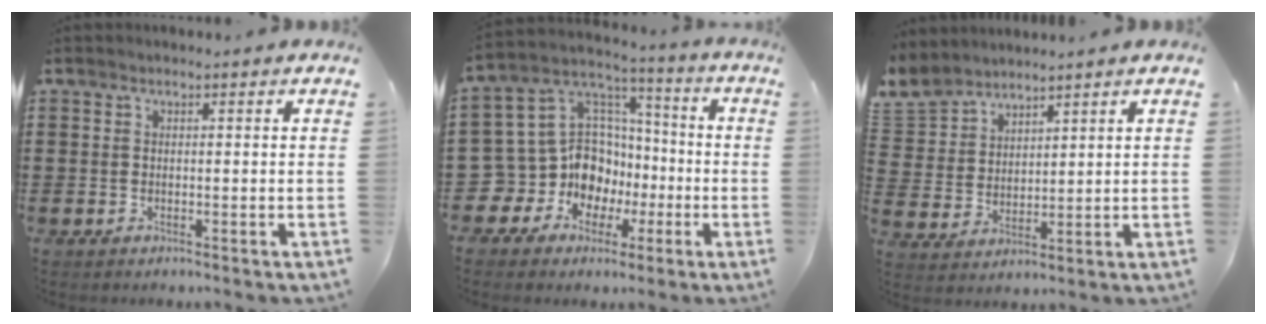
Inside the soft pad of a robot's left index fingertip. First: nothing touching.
{"total": 12.2, "force": [-2.7, 11.1, 4.3], "torque": [-0.145, -0.014, -0.042]}
{"total": 4.9, "force": [4.5, 2.0, 0.3], "torque": [-0.030, -0.018, 0.083]}